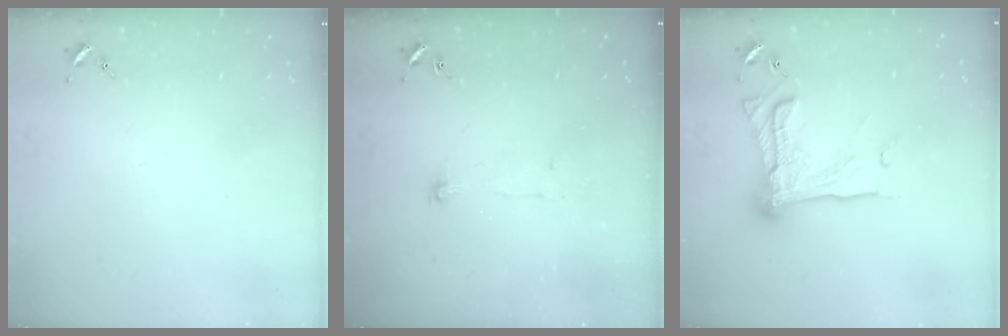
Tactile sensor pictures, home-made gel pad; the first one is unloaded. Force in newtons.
{"total": 4.8, "press": 4.8, "slide": 0.4}
{"total": 19.3, "press": 19.2, "slide": 0.9}